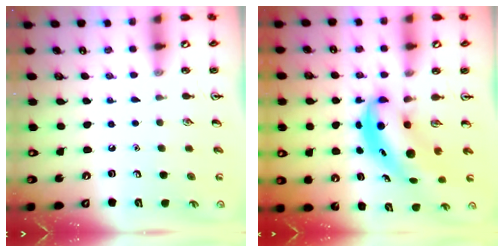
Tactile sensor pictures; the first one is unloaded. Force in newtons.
{"total": 6.6, "press": 6.4, "slide": 1.8}